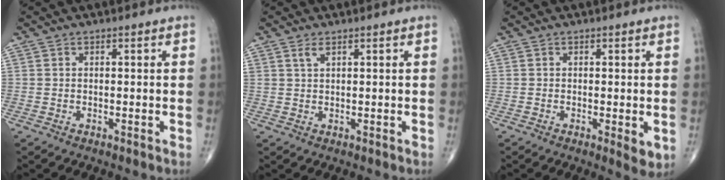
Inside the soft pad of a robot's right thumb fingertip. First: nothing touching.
{"total": 1.5, "force": [1.0, 0.6, 1.0], "torque": [-0.020, 0.000, 0.023]}
{"total": 3.0, "force": [-0.5, 1.1, 2.8], "torque": [-0.041, -0.010, -0.009]}